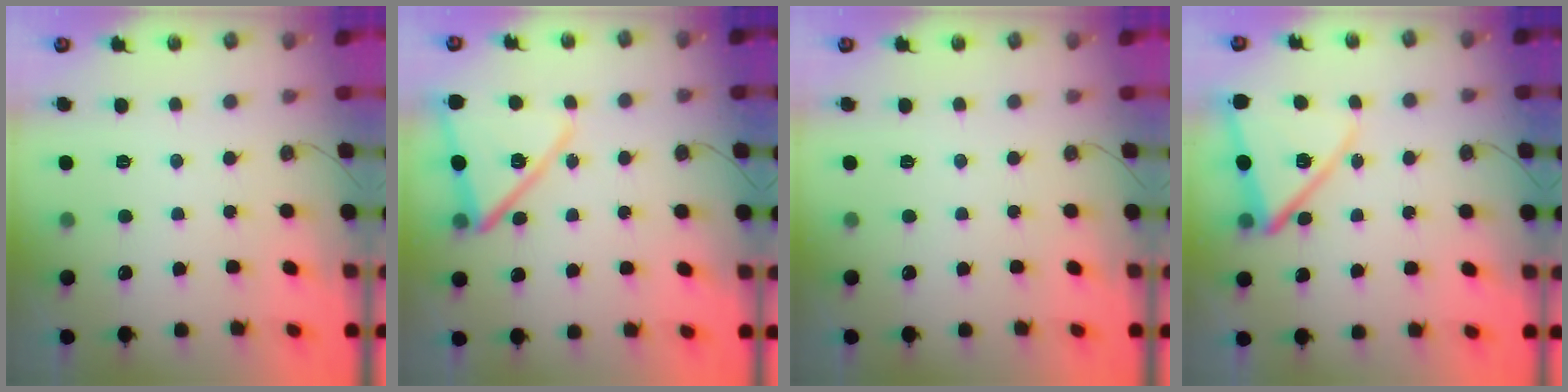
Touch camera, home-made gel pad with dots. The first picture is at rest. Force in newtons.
{"total": 14.3, "press": 14.2, "slide": 1.0}
{"total": 0.0}
{"total": 13.0, "press": 12.9, "slide": 1.5}